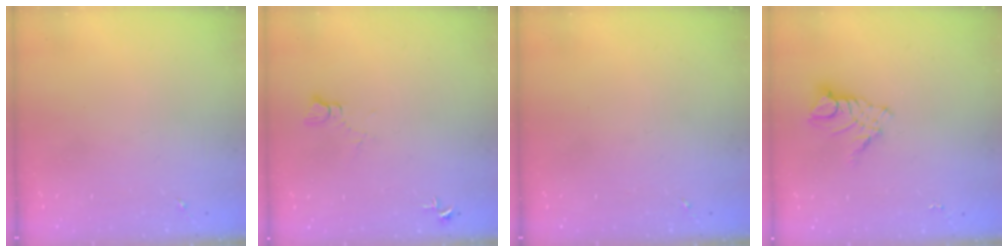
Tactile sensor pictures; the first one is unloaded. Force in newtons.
{"total": 3.7, "press": 3.7, "slide": 0.3}
{"total": 0.0}
{"total": 8.9, "press": 8.9, "slide": 0.8}